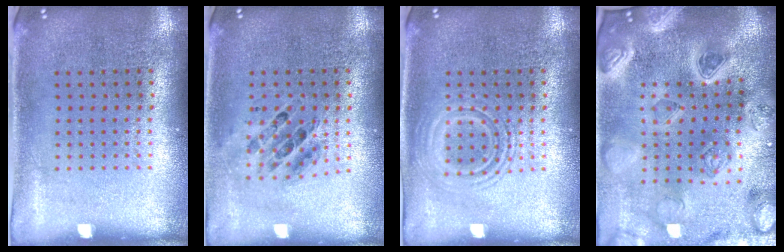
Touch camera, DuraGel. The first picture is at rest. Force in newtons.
{"total": 0.7, "press": 0.7, "slide": 0.2}
{"total": 2.7, "press": 2.7, "slide": 0.4}
{"total": 5.1, "press": 4.3, "slide": 2.6}